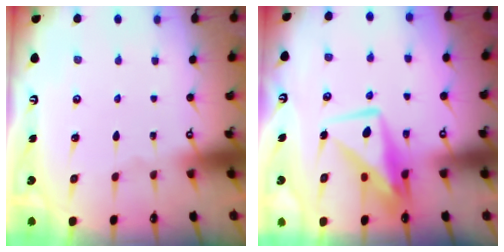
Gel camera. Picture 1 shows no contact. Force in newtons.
{"total": 9.3, "press": 9.3, "slide": 0.9}